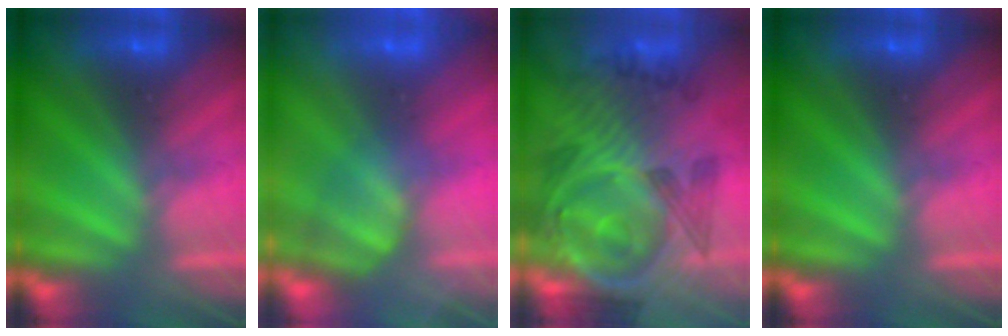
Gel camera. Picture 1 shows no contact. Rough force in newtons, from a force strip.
{"total": 3.6}
{"total": 11.8}
{"total": 0.0}